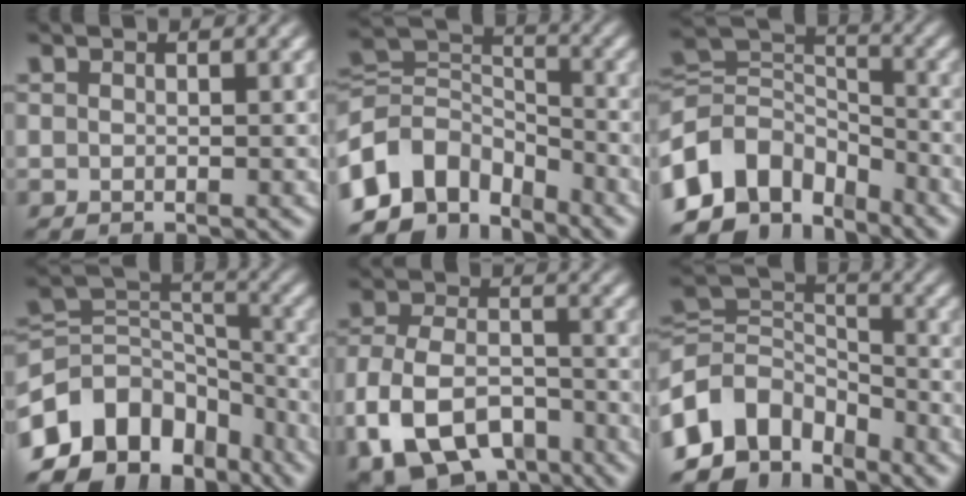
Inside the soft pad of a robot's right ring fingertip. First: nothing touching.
{"total": 12.0, "force": [-3.0, 9.2, 7.0], "torque": [-0.146, -0.053, -0.039]}
{"total": 13.3, "force": [-3.1, 10.6, 7.5], "torque": [-0.157, -0.054, -0.041]}
{"total": 15.2, "force": [-5.0, 11.9, 8.0], "torque": [-0.159, -0.045, -0.074]}
{"total": 9.7, "force": [-5.8, 6.5, 4.4], "torque": [-0.098, -0.047, -0.083]}
{"total": 12.0, "force": [-2.7, 9.4, 7.1], "torque": [-0.147, -0.052, -0.035]}